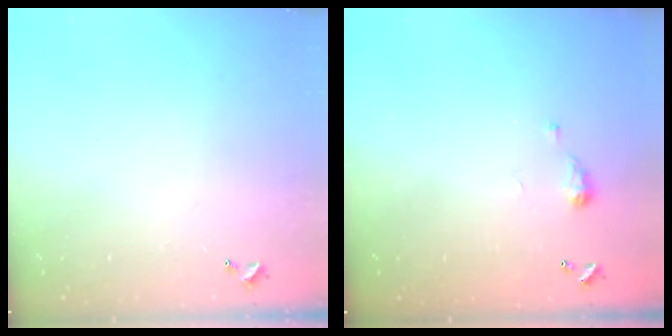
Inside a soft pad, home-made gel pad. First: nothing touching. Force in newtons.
{"total": 4.8, "press": 4.7, "slide": 0.6}